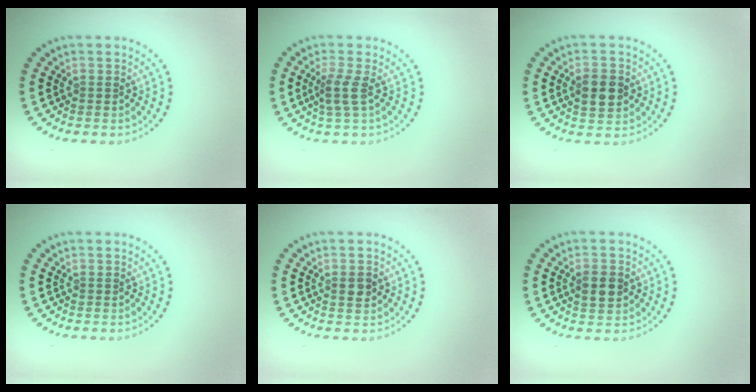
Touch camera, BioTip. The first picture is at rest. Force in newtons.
{"total": 1.9, "press": 1.6, "slide": 1.1}
{"total": 3.3, "press": 3.3, "slide": 0.1}
{"total": 0.0}
{"total": 1.4, "press": 1.3, "slide": 0.3}
{"total": 2.5, "press": 2.5, "slide": 0.1}